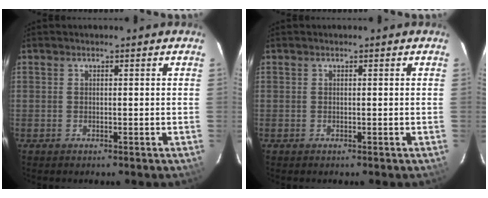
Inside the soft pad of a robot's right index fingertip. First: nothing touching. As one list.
[{"total": 0.0}]